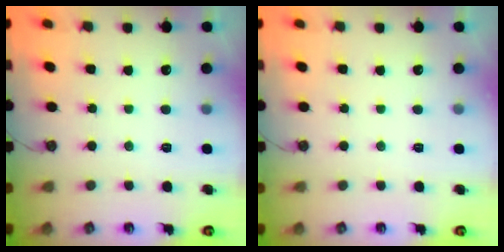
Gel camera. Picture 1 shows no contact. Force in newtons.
{"total": 0.0}